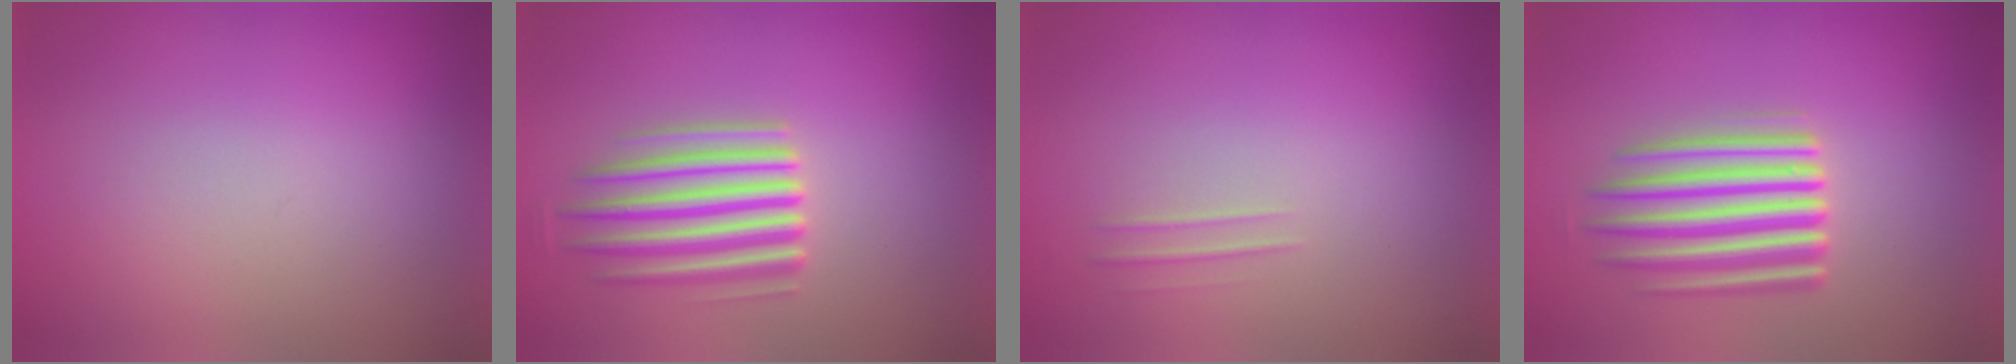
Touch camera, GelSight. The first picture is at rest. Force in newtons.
{"total": 5.6}
{"total": 1.8}
{"total": 5.7}